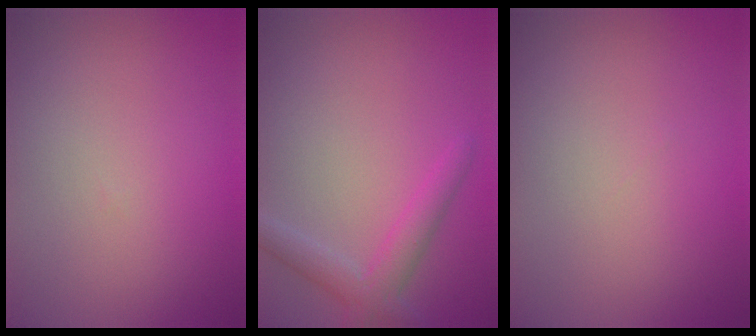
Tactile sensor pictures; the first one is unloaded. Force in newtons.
{"total": 2.8, "press": 2.8, "slide": 0.1}
{"total": 0.0}